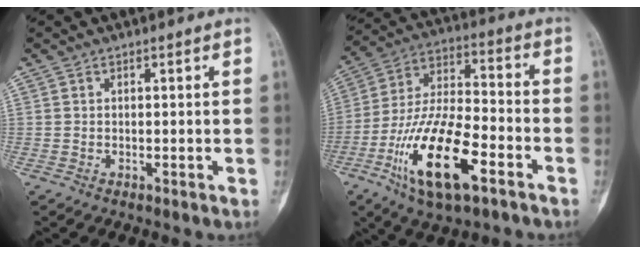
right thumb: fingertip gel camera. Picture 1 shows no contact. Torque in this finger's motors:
{"motor_torque": [0.35, 0.52, 1.67, -1.10, 0.17]}